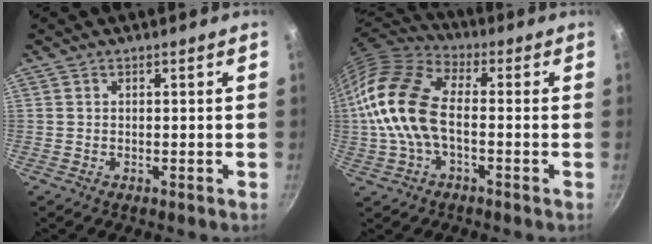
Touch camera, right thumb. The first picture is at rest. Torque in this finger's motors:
{"motor_torque": [-0.76, 1.30, 1.92, 0.08, 0.77]}